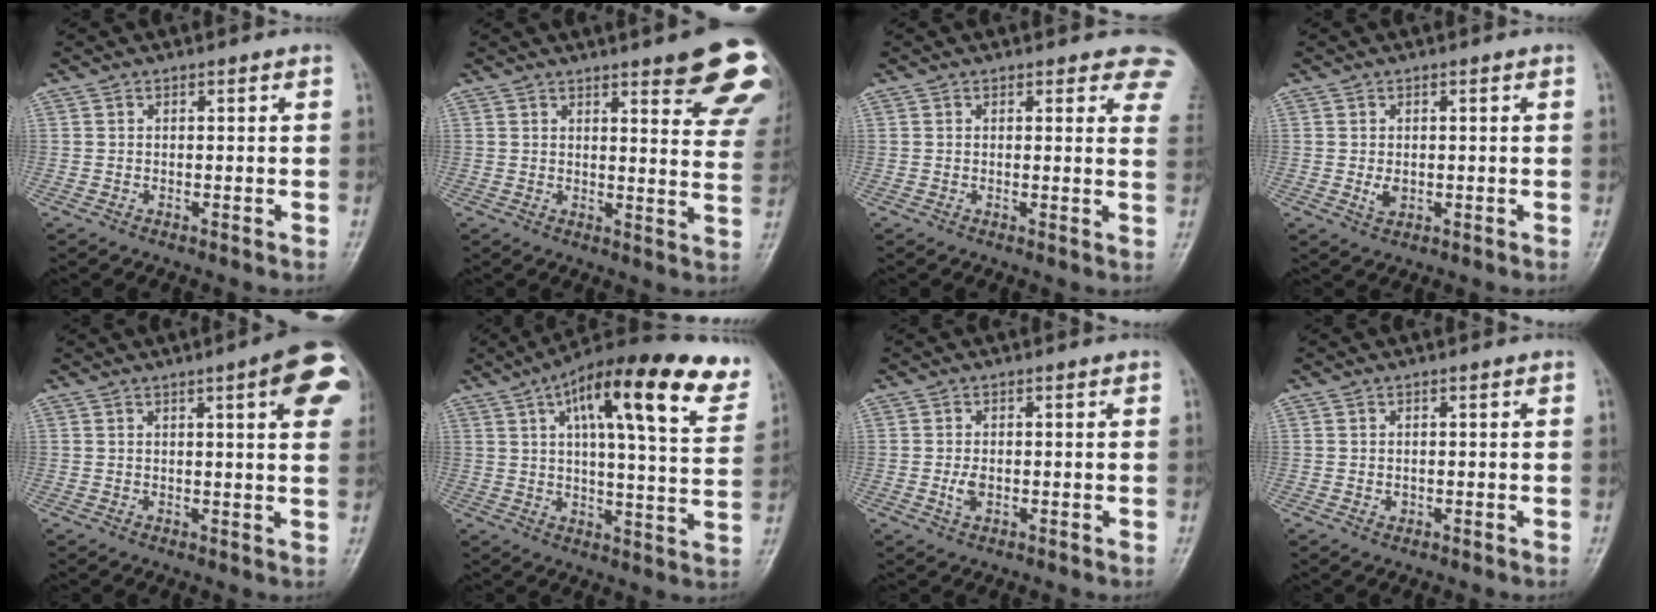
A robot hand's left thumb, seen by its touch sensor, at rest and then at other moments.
{"total": 15.8, "force": [9.7, 3.7, 11.8], "torque": [-0.115, -0.046, 0.104]}
{"total": 6.3, "force": [4.7, 2.5, 3.3], "torque": [-0.002, -0.019, 0.032]}
{"total": 2.1, "force": [-0.2, 1.5, 1.4], "torque": [-0.017, -0.003, 0.000]}
{"total": 10.8, "force": [4.2, 1.9, 9.7], "torque": [-0.101, -0.005, 0.042]}
{"total": 23.9, "force": [12.5, 6.6, 19.2], "torque": [-0.262, -0.014, 0.172]}
{"total": 2.2, "force": [-0.5, 1.4, 1.7], "torque": [-0.031, 0.002, -0.008]}
{"total": 0.8, "force": [-0.2, 0.7, 0.2], "torque": [0.000, 0.003, 0.000]}